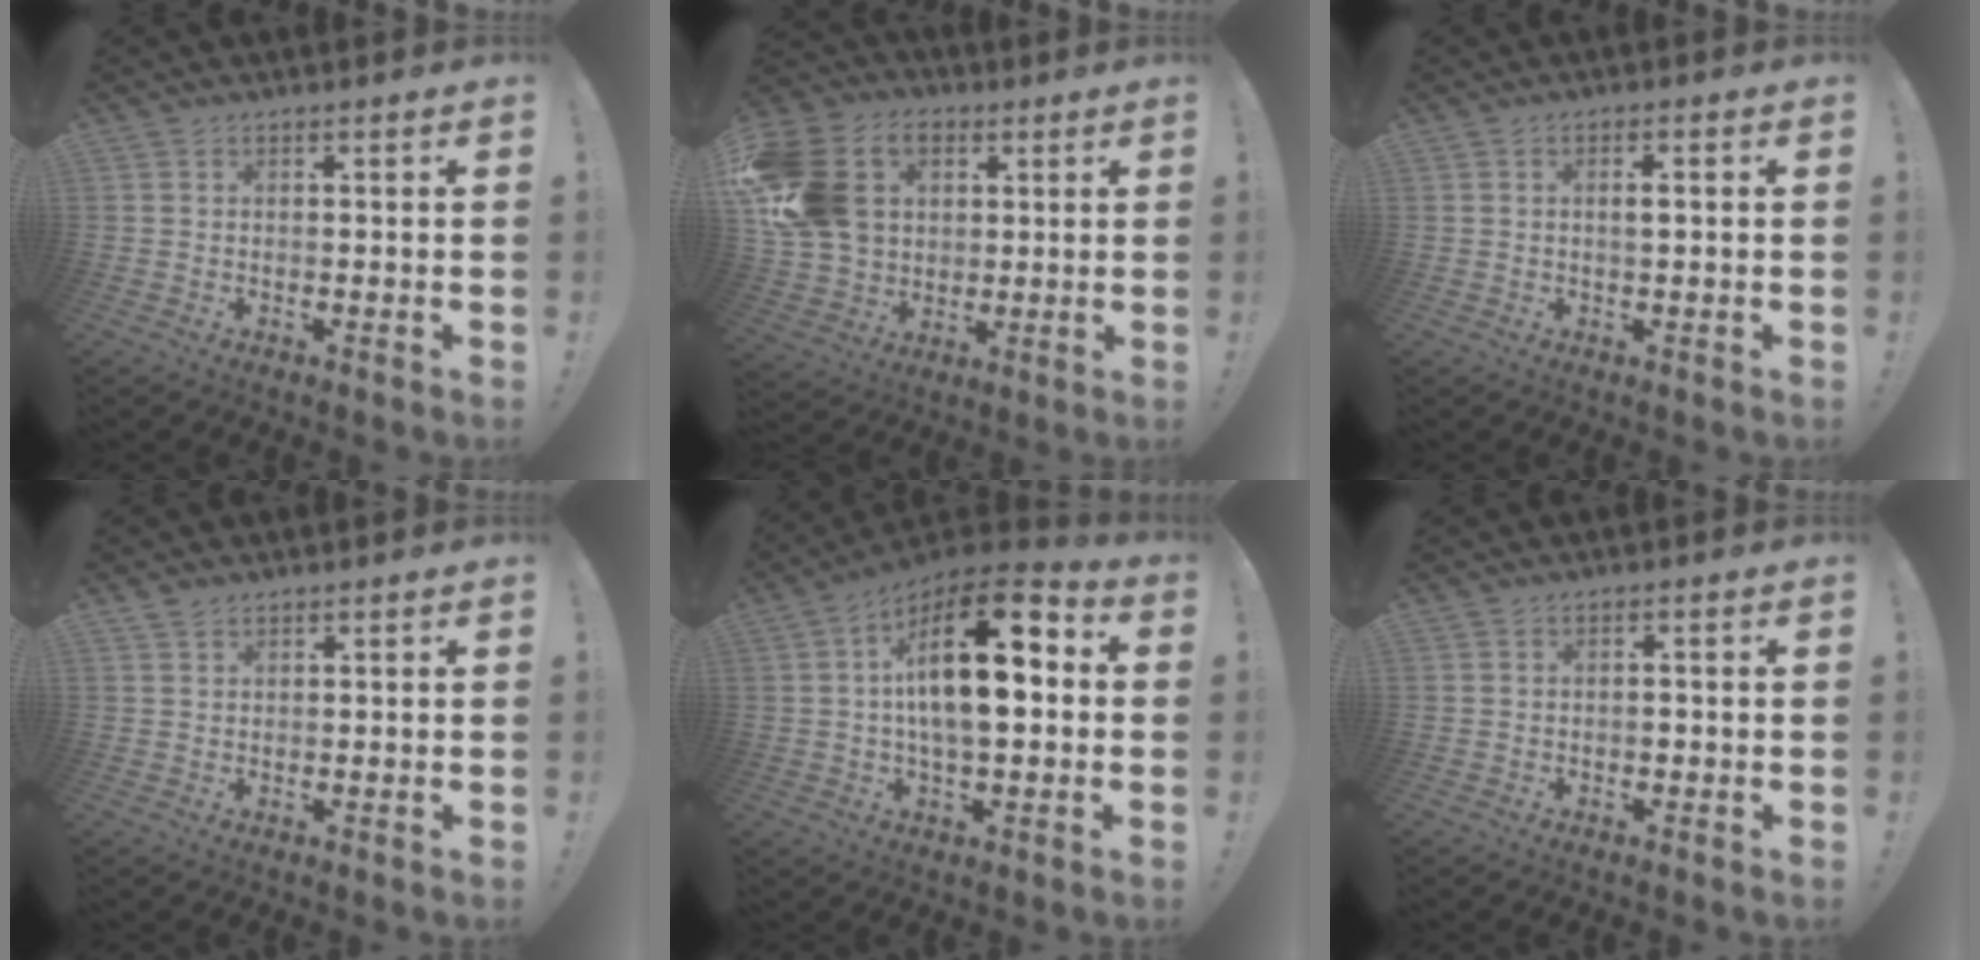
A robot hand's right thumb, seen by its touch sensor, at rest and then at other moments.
{"total": 21.3, "force": [5.2, 16.3, 12.6], "torque": [-0.233, -0.007, 0.106]}
{"total": 1.9, "force": [0.1, 0.4, 1.9], "torque": [-0.022, -0.002, -0.002]}
{"total": 1.5, "force": [1.3, 0.7, 0.4], "torque": [-0.008, -0.004, 0.024]}
{"total": 19.1, "force": [3.0, 8.3, 17.0], "torque": [-0.282, -0.009, 0.040]}
{"total": 0.7, "force": [-0.3, 0.6, 0.2], "torque": [-0.004, 0.003, -0.005]}